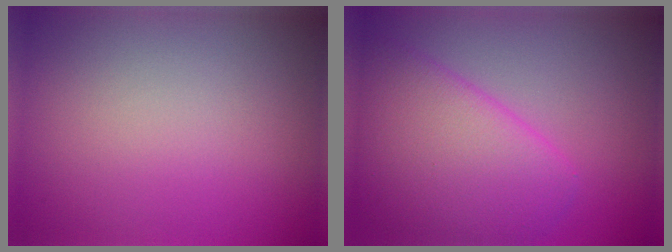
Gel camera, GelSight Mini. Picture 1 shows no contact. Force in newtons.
{"total": 6.9, "press": 6.9, "slide": 0.2}